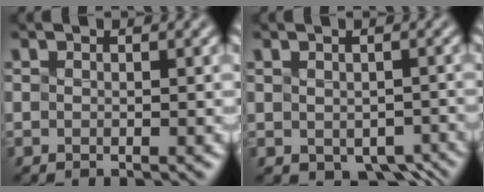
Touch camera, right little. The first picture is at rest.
{"total": 4.2, "force": [-1.9, 2.6, 2.6], "torque": [-0.029, -0.020, -0.015]}